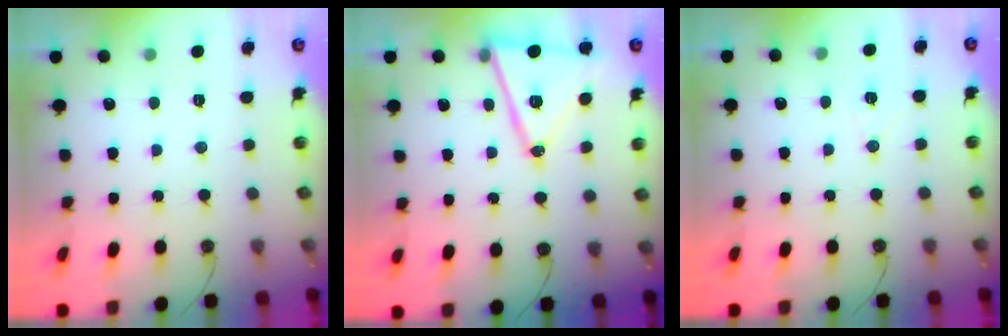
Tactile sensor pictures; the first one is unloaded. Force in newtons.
{"total": 15.7, "press": 15.2, "slide": 3.8}
{"total": 6.9, "press": 6.6, "slide": 1.9}